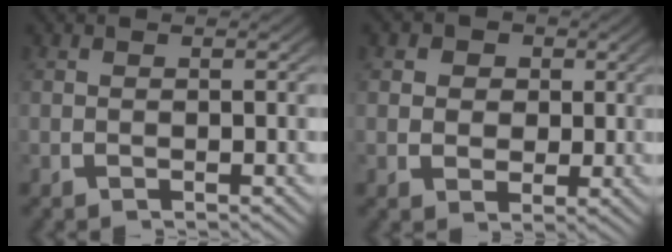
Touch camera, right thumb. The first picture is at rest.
{"total": 4.8, "force": [1.0, 4.1, 2.3], "torque": [-0.032, -0.017, 0.019]}